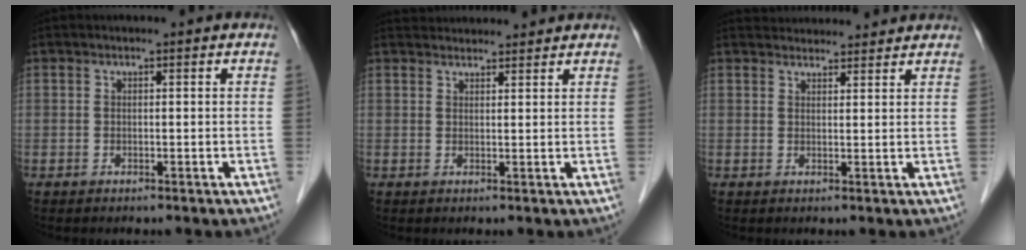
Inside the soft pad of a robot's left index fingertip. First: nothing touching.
{"total": 5.5, "force": [5.4, 0.8, 0.7], "torque": [-0.010, 0.029, 0.073]}
{"total": 7.0, "force": [6.9, 1.2, 1.1], "torque": [-0.011, 0.025, 0.086]}